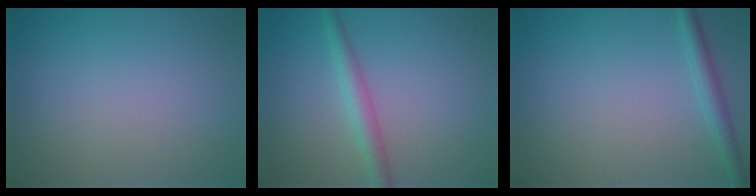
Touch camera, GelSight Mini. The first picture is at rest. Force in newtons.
{"total": 2.6, "press": 2.6, "slide": 0.1}
{"total": 2.0, "press": 2.0, "slide": 0.1}